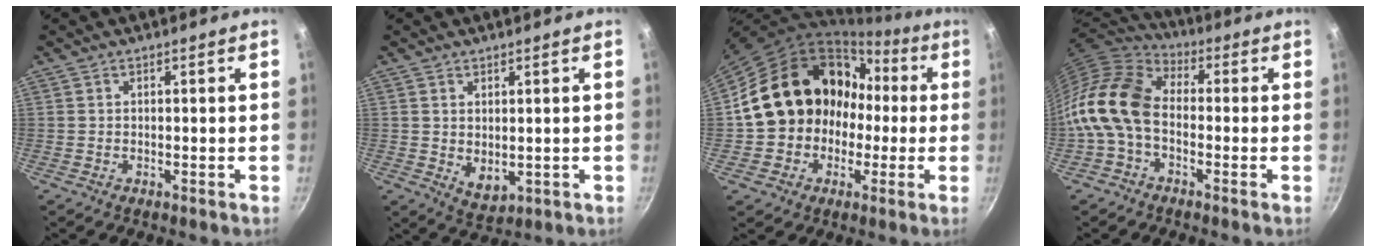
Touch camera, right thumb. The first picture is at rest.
{"total": 4.4, "force": [0.8, 2.8, 3.2], "torque": [-0.046, -0.017, 0.023]}
{"total": 19.2, "force": [0.3, 16.1, 10.4], "torque": [-0.139, 0.069, 0.013]}
{"total": 14.8, "force": [-2.6, 9.9, 10.7], "torque": [-0.196, 0.043, -0.076]}